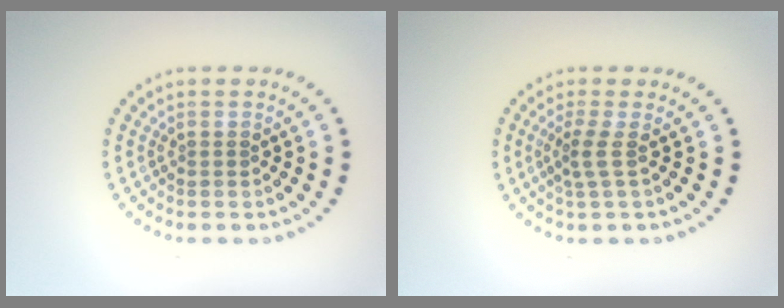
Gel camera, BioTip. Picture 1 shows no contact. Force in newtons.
{"total": 2.0, "press": 1.3, "slide": 1.5}